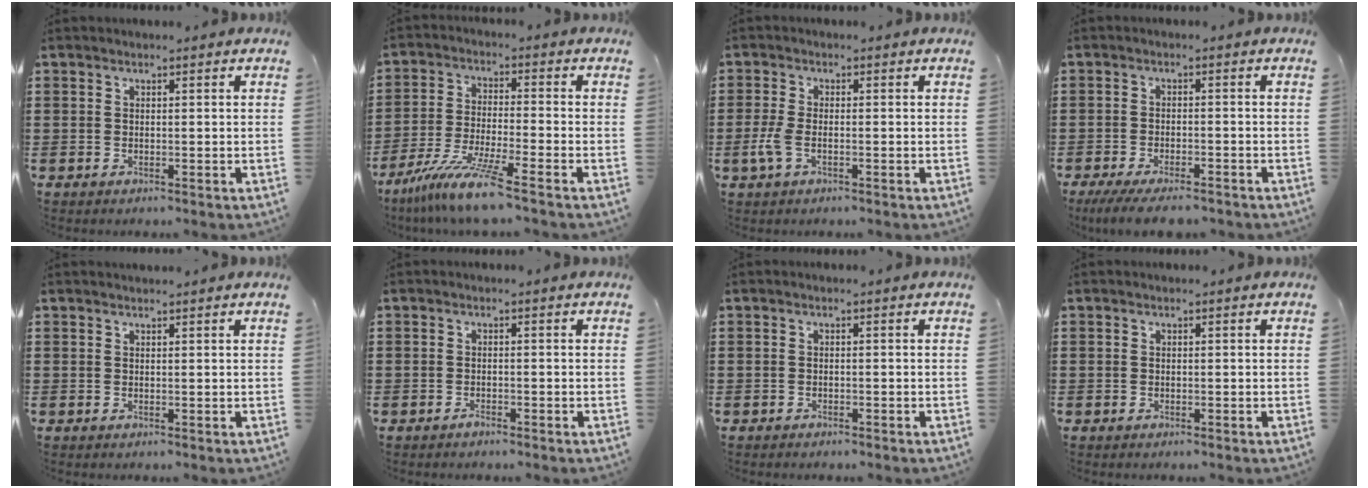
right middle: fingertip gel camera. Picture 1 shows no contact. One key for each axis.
{"total": 8.8, "fx": -7.1, "fy": -0.4, "fz": 5.2, "tx": -0.111, "ty": -0.018, "tz": -0.139}
{"total": 3.2, "fx": -0.9, "fy": 1.3, "fz": 2.8, "tx": -0.070, "ty": -0.005, "tz": -0.022}
{"total": 3.9, "fx": -3.4, "fy": 0.5, "fz": 1.8, "tx": -0.043, "ty": -0.008, "tz": -0.068}
{"total": 0.7, "fx": 0.6, "fy": -0.1, "fz": -0.1, "tx": 0.001, "ty": -0.001, "tz": 0.012}
{"total": 1.0, "fx": -0.9, "fy": 0.3, "fz": 0.3, "tx": -0.008, "ty": -0.002, "tz": -0.017}
{"total": 0.7, "fx": -0.7, "fy": 0.2, "fz": 0.1, "tx": -0.002, "ty": 0.001, "tz": -0.015}
{"total": 0.5, "fx": -0.2, "fy": 0.5, "fz": 0.0, "tx": 0.000, "ty": 0.005, "tz": -0.007}